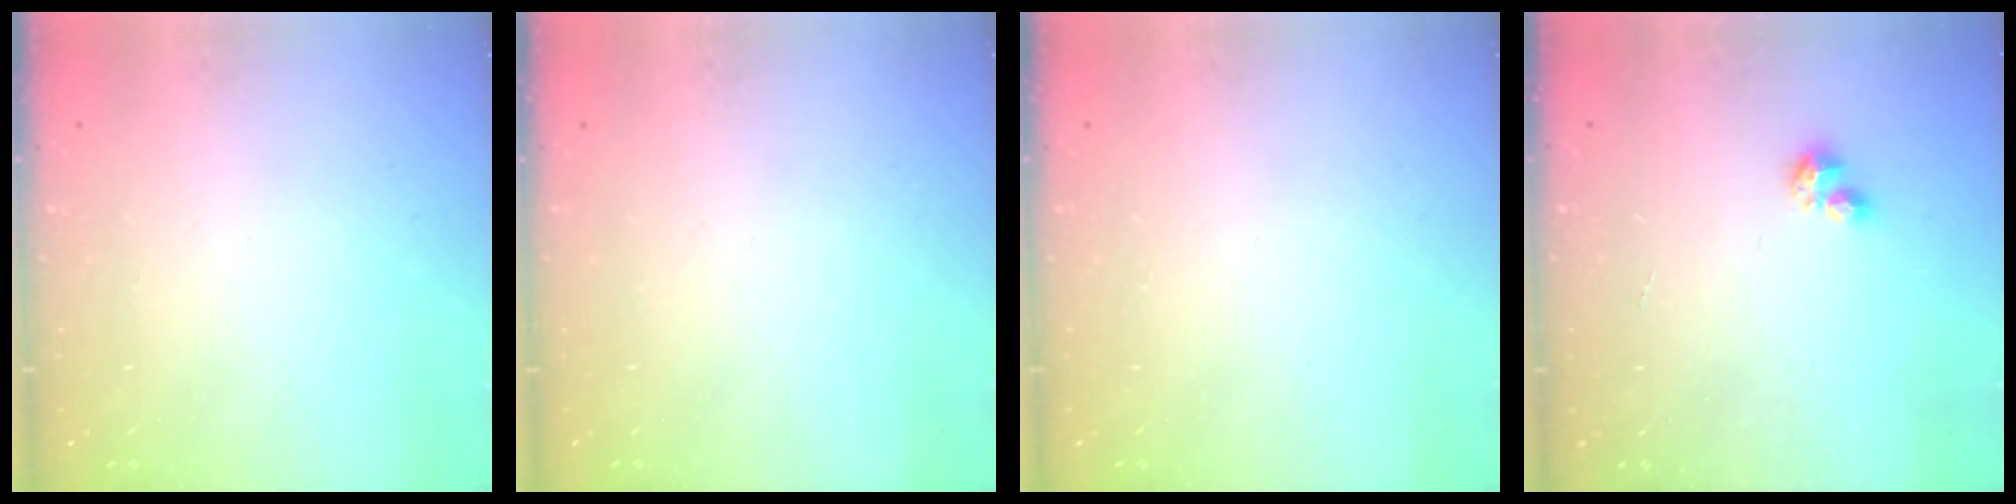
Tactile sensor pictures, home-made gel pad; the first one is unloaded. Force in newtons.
{"total": 0.0}
{"total": 0.0}
{"total": 1.0, "press": 1.0, "slide": 0.1}